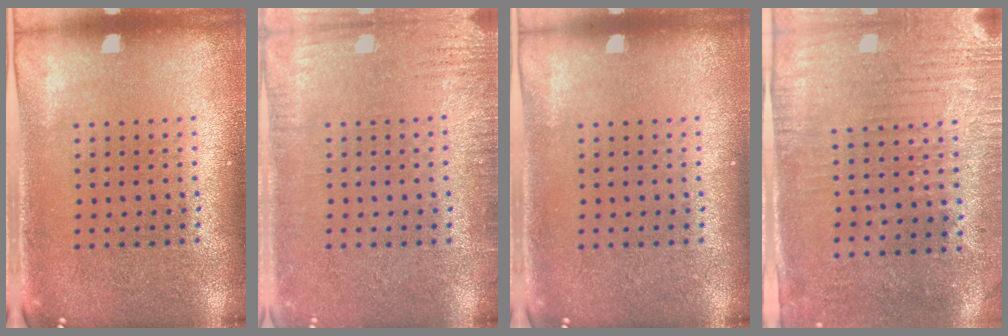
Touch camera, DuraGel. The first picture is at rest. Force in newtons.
{"total": 2.5, "press": 2.5, "slide": 0.4}
{"total": 0.0}
{"total": 3.0, "press": 2.5, "slide": 1.6}